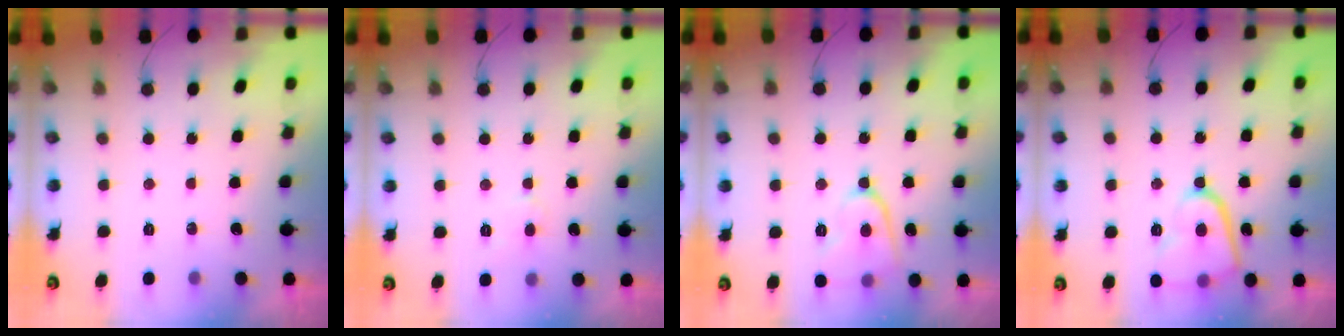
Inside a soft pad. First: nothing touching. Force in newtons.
{"total": 2.9, "press": 2.9, "slide": 0.2}
{"total": 10.5, "press": 10.4, "slide": 1.3}
{"total": 11.3, "press": 11.2, "slide": 1.5}